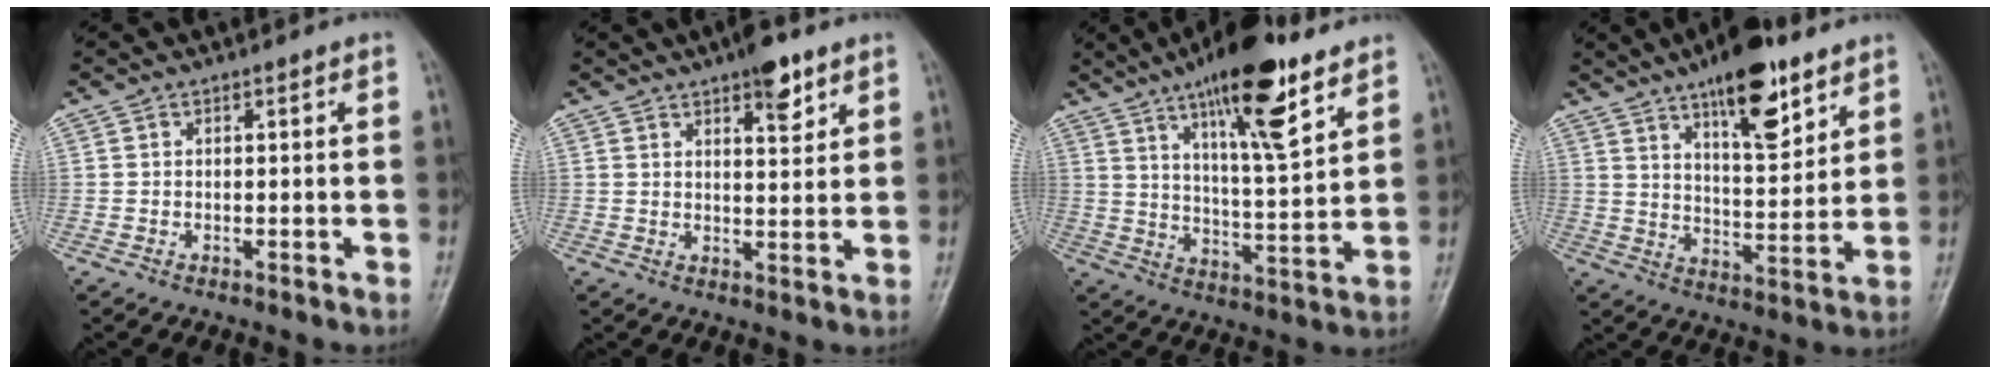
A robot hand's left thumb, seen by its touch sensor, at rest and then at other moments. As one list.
[{"total": 6.3, "force": [3.9, 2.2, 4.4], "torque": [-0.047, -0.020, 0.053]}, {"total": 17.1, "force": [10.4, 4.5, 12.9], "torque": [-0.184, -0.051, 0.169]}, {"total": 14.7, "force": [9.1, 5.3, 10.3], "torque": [-0.128, -0.051, 0.145]}]